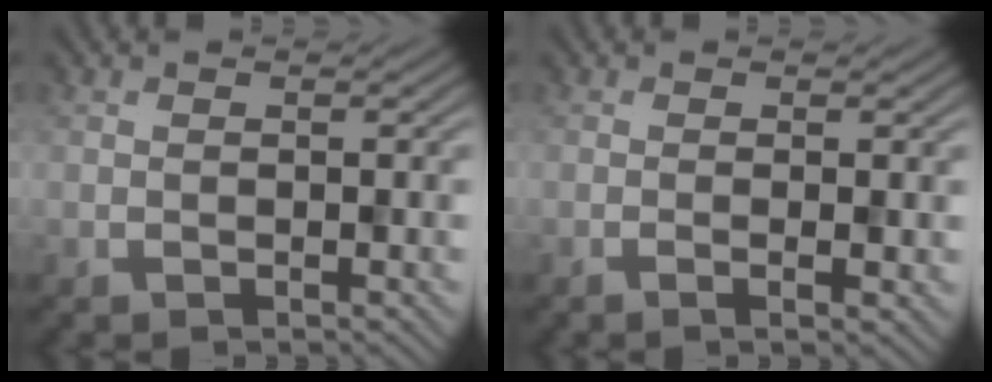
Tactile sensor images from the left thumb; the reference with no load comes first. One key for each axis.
{"total": 1.6, "fx": -0.3, "fy": 0.4, "fz": 1.5, "tx": -0.017, "ty": 0.002, "tz": -0.007}